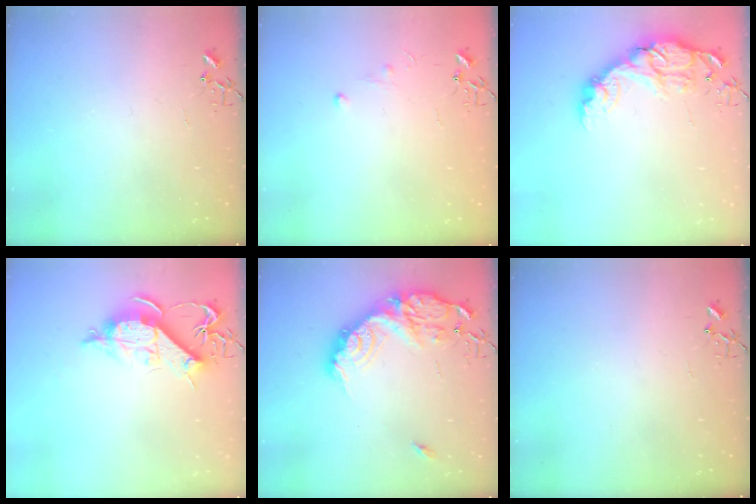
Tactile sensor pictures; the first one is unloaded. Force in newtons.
{"total": 3.8, "press": 3.8, "slide": 0.5}
{"total": 15.6, "press": 15.6, "slide": 0.9}
{"total": 10.9, "press": 10.9, "slide": 0.8}
{"total": 20.4, "press": 20.4, "slide": 0.8}
{"total": 0.0}